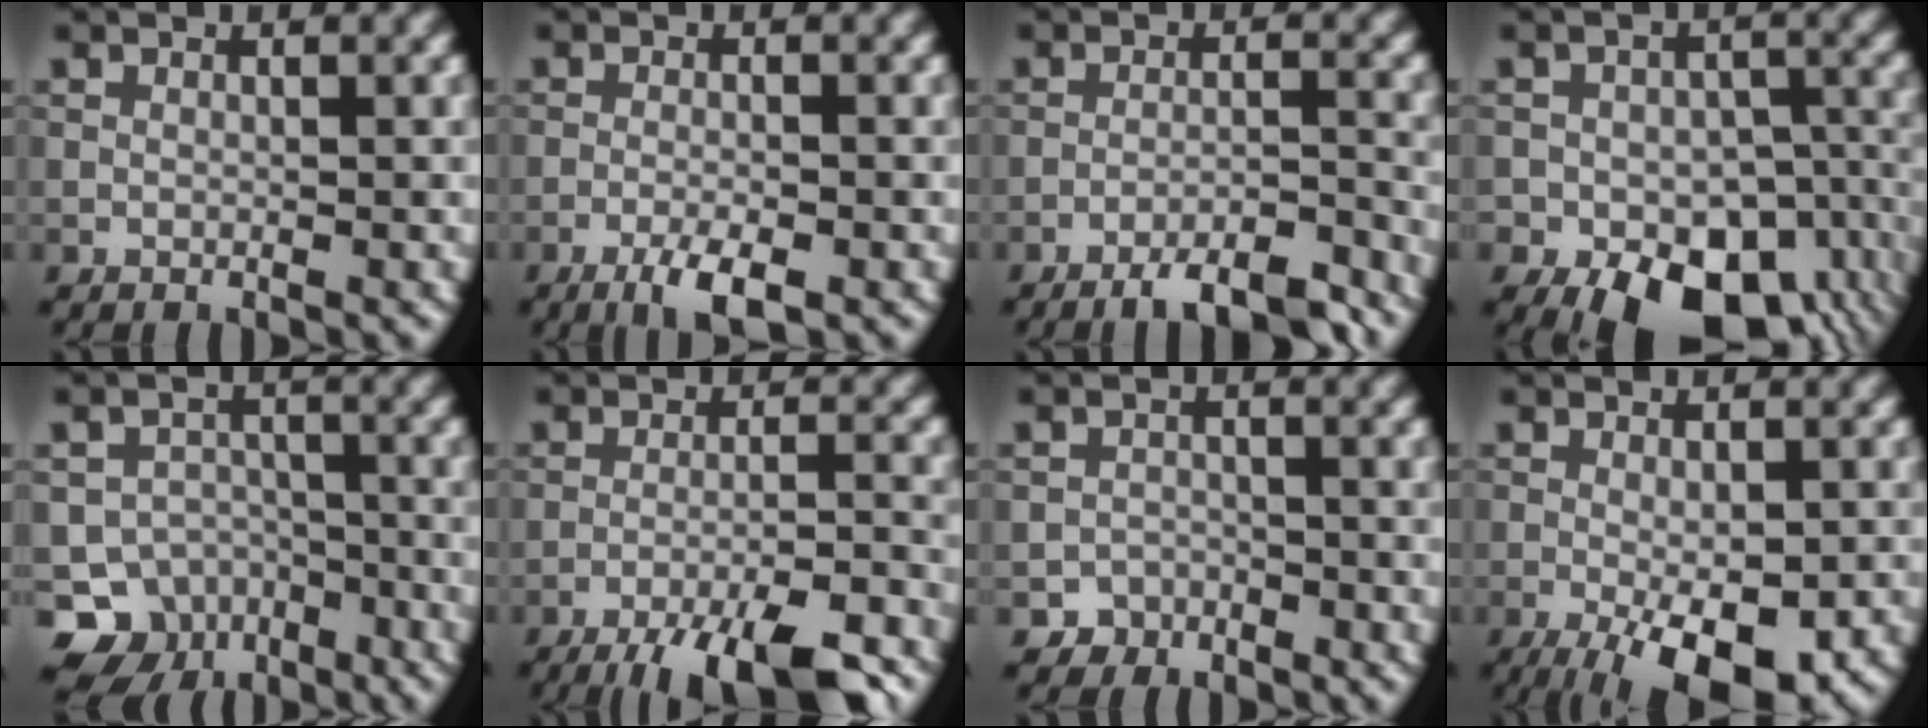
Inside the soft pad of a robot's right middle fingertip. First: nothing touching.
{"total": 3.6, "force": [-2.1, 0.9, 2.7], "torque": [-0.057, -0.003, -0.040]}
{"total": 7.3, "force": [-6.2, 1.6, 3.4], "torque": [-0.048, -0.001, -0.087]}
{"total": 12.9, "force": [-7.0, 8.1, 7.3], "torque": [-0.097, -0.032, -0.084]}
{"total": 7.0, "force": [-4.7, 5.0, 1.3], "torque": [0.008, -0.007, -0.063]}
{"total": 11.9, "force": [-9.5, 2.8, 6.6], "torque": [-0.105, -0.019, -0.132]}
{"total": 2.3, "force": [-1.8, 1.4, -0.3], "torque": [0.019, 0.007, -0.031]}
{"total": 8.9, "force": [-4.2, 3.1, 7.3], "torque": [-0.123, -0.021, -0.051]}